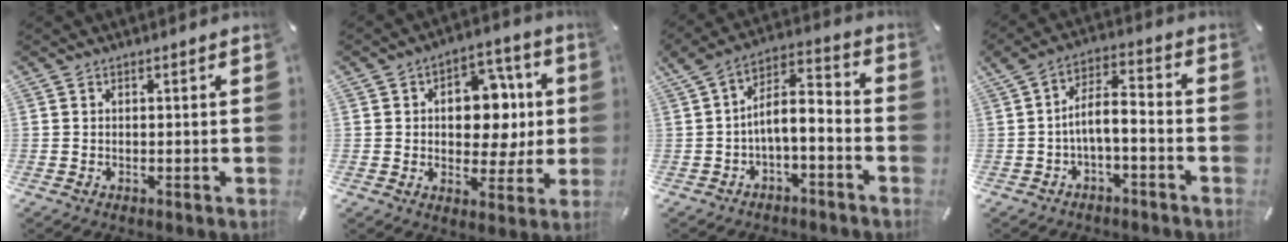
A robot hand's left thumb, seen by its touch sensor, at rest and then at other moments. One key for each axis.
{"total": 12.3, "fx": 1.2, "fy": 9.2, "fz": 8.0, "tx": -0.092, "ty": -0.006, "tz": 0.022}
{"total": 8.3, "fx": -2.5, "fy": 4.0, "fz": 6.8, "tx": -0.124, "ty": 0.010, "tz": -0.046}
{"total": 7.4, "fx": -2.7, "fy": 2.9, "fz": 6.2, "tx": -0.122, "ty": 0.011, "tz": -0.051}